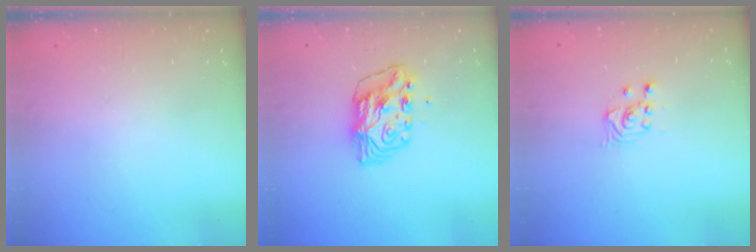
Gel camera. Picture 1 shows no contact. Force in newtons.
{"total": 7.0, "press": 7.0, "slide": 0.6}
{"total": 2.6, "press": 2.6, "slide": 0.1}